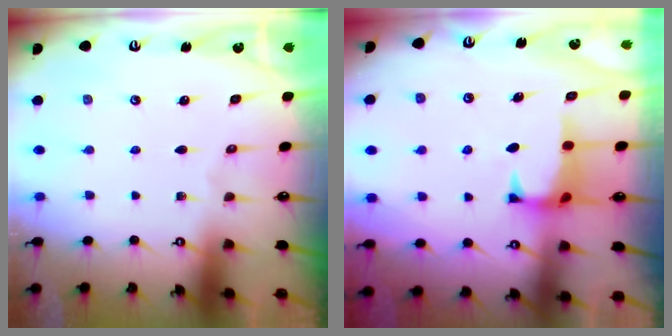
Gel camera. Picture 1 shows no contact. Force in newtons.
{"total": 1.0, "press": 0.7, "slide": 0.8}